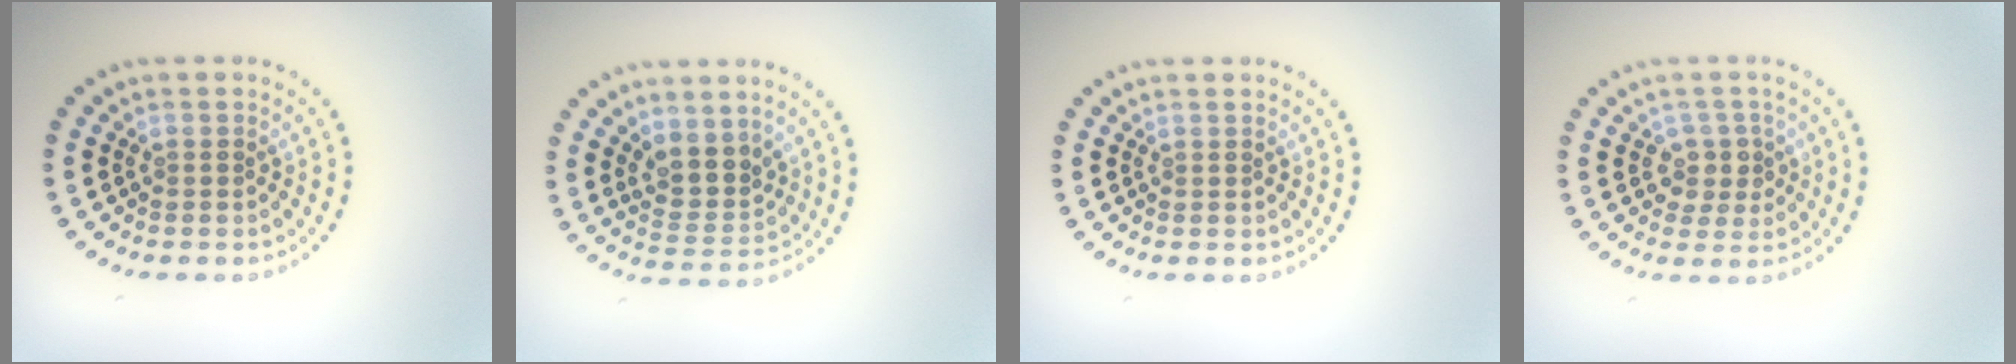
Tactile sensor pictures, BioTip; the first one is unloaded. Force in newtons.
{"total": 2.9, "press": 2.4, "slide": 1.6}
{"total": 0.0}
{"total": 2.3, "press": 2.1, "slide": 0.9}